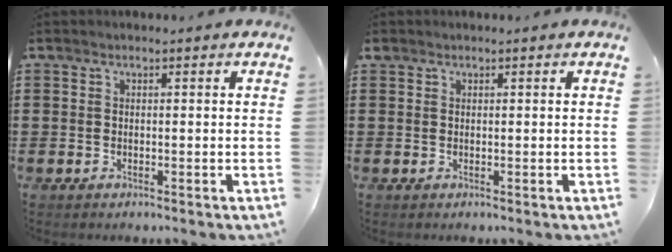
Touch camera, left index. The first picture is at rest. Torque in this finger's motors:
{"motor_torque": [0.16, -0.19, 0.10, 0.03]}